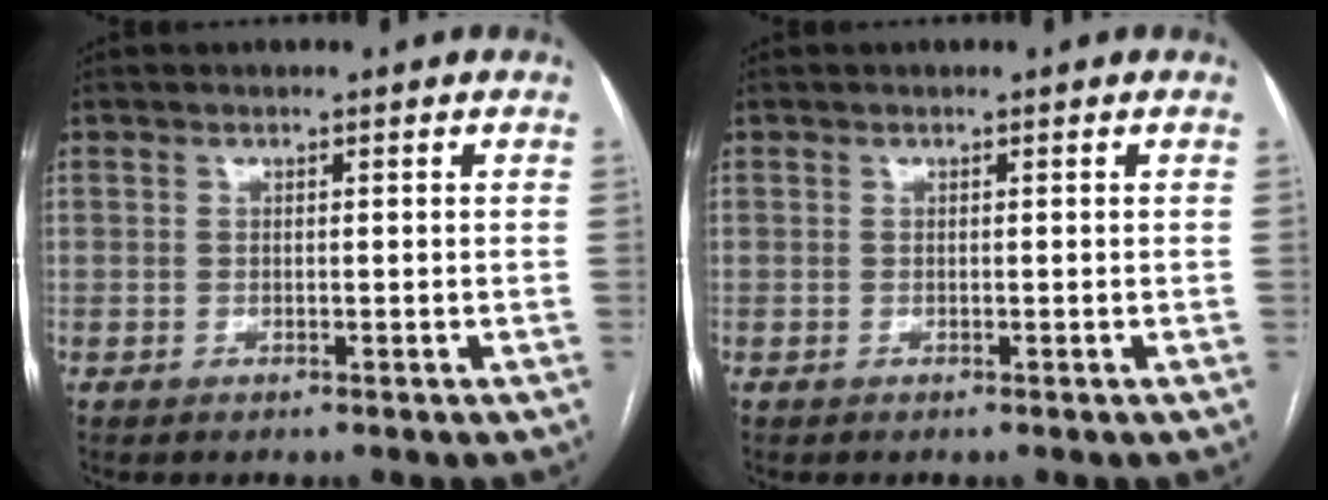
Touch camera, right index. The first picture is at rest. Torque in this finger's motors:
{"motor_torque": [1.20, 0.93, 0.00, 0.01]}